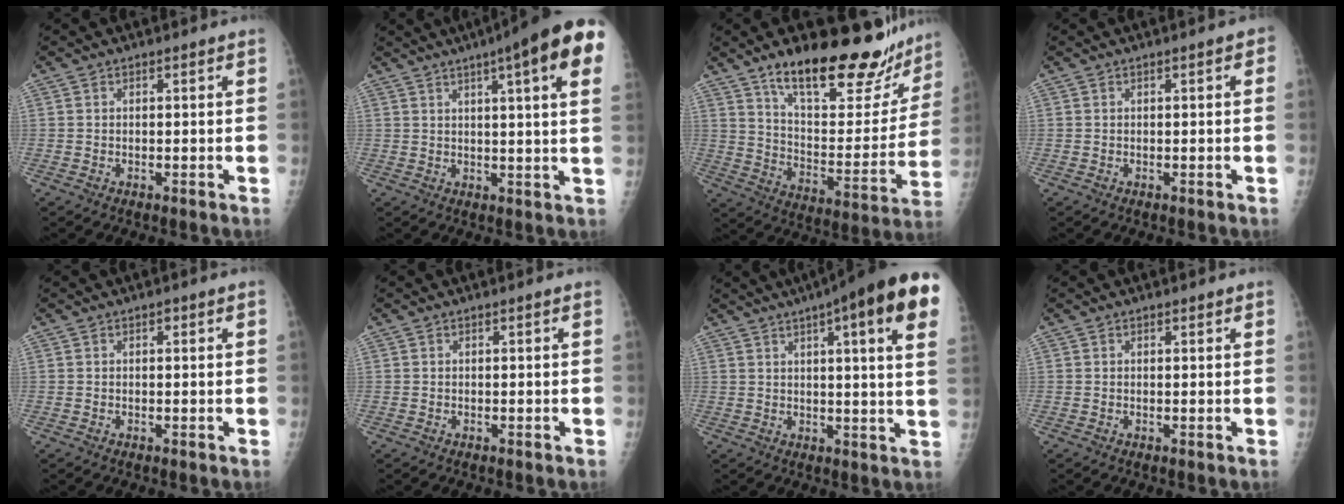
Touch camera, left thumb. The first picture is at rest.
{"total": 18.4, "force": [9.0, 2.9, 15.8], "torque": [-0.213, -0.002, 0.104]}
{"total": 25.9, "force": [19.2, 8.7, 15.0], "torque": [-0.176, -0.095, 0.289]}
{"total": 1.2, "force": [0.3, 0.5, 1.1], "torque": [-0.007, 0.004, 0.001]}
{"total": 0.6, "force": [0.2, 0.3, 0.5], "torque": [-0.002, 0.002, 0.003]}
{"total": 0.0}
{"total": 21.6, "force": [10.6, 3.7, 18.5], "torque": [-0.234, -0.003, 0.124]}
{"total": 0.5, "force": [0.4, 0.2, 0.2], "torque": [-0.003, -0.003, 0.005]}